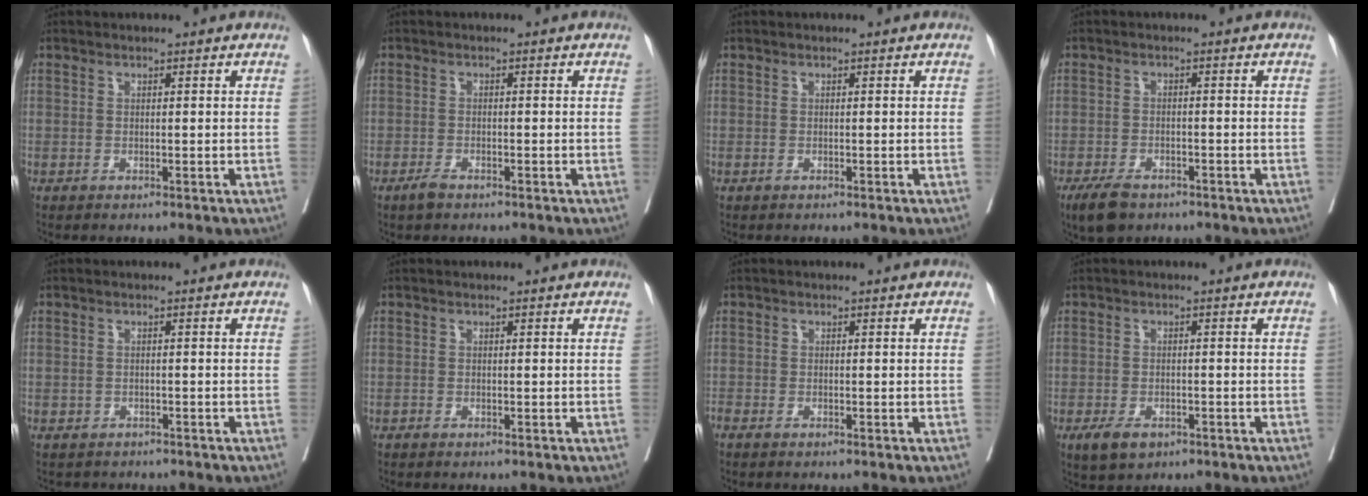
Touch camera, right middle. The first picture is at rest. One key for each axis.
{"total": 1.7, "fx": -1.3, "fy": 0.6, "fz": 0.9, "tx": -0.021, "ty": -0.001, "tz": -0.022}
{"total": 0.0}
{"total": 4.9, "fx": -3.6, "fy": 2.3, "fz": 2.5, "tx": -0.049, "ty": -0.005, "tz": -0.058}
{"total": 2.9, "fx": -2.5, "fy": 1.4, "fz": 0.0, "tx": -0.007, "ty": -0.001, "tz": -0.038}
{"total": 0.0}
{"total": 1.2, "fx": -1.1, "fy": 0.4, "fz": 0.4, "tx": -0.015, "ty": -0.005, "tz": -0.022}
{"total": 3.9, "fx": -2.3, "fy": 2.1, "fz": 2.4, "tx": -0.046, "ty": -0.004, "tz": -0.032}